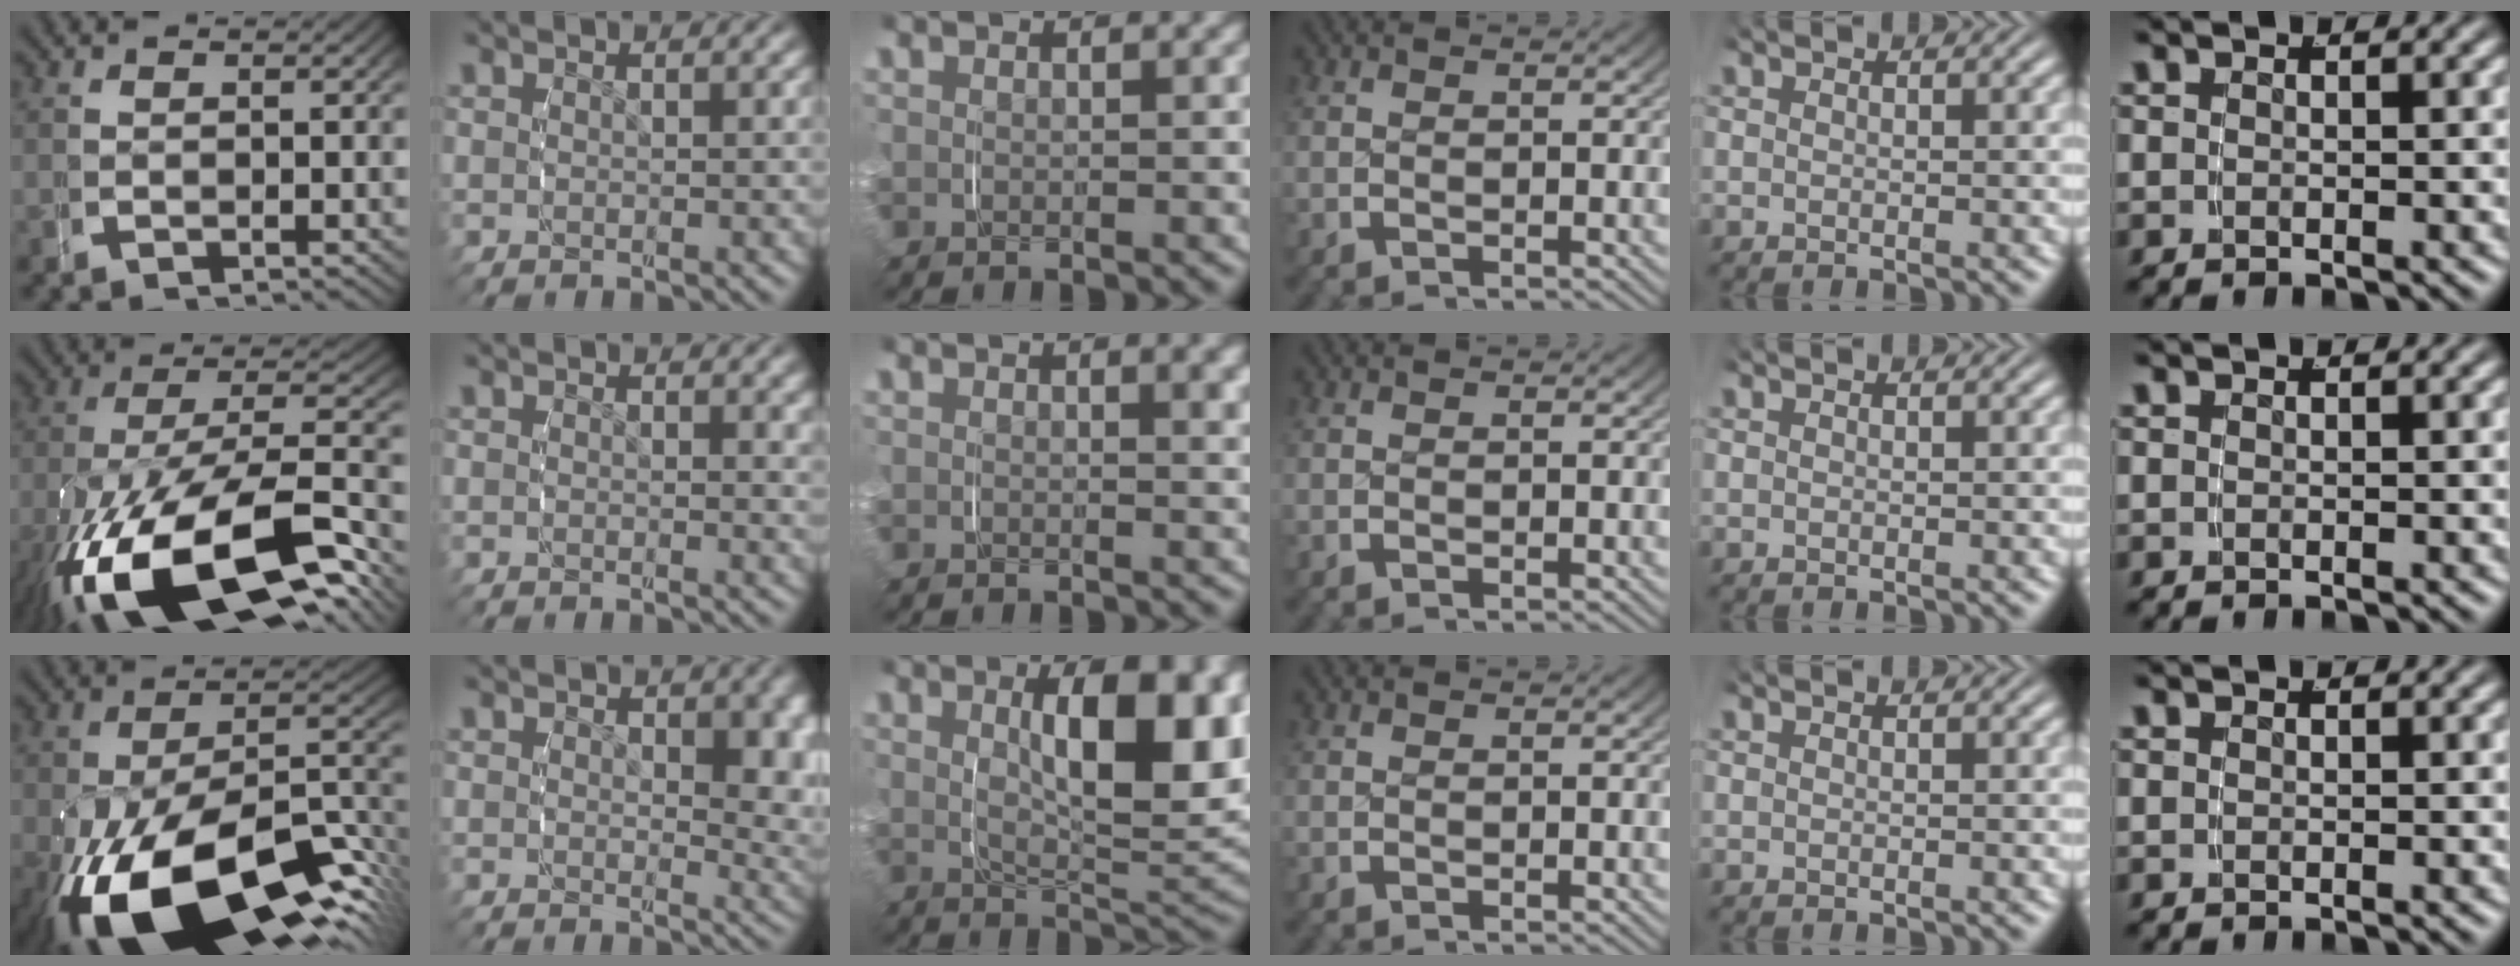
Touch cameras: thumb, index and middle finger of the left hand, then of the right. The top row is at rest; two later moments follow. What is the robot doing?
{"motion": "grasp_and_lifting", "object": "plastic wrap"}